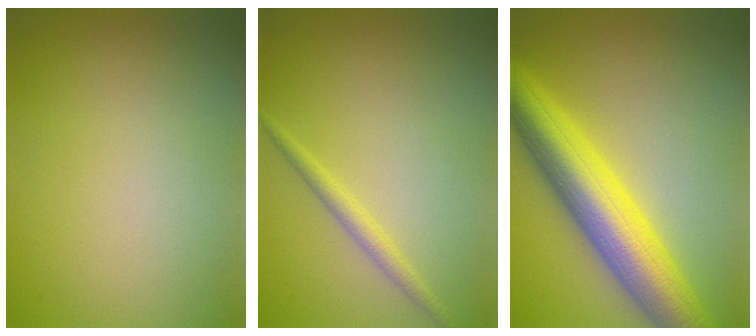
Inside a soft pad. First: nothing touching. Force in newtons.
{"total": 1.6, "press": 1.6, "slide": 0.1}
{"total": 9.4, "press": 9.4, "slide": 0.2}